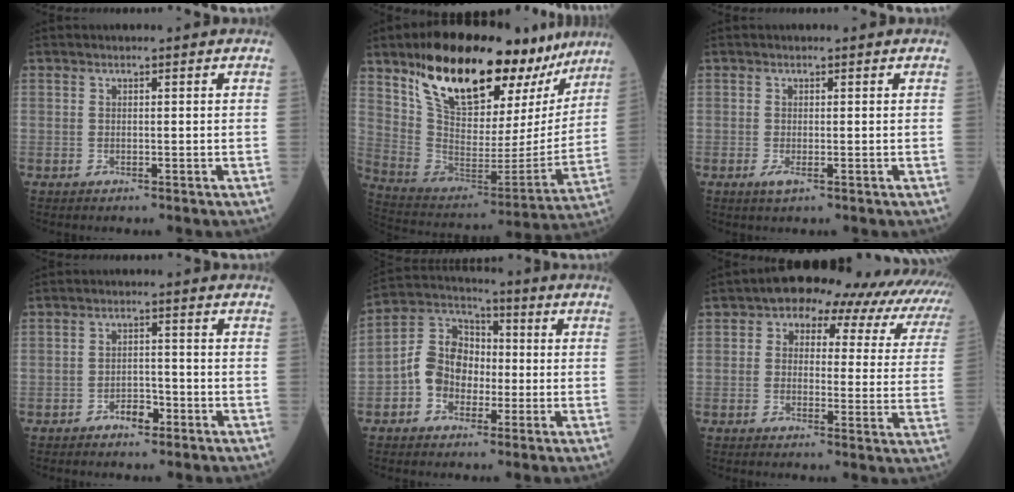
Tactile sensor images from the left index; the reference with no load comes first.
{"total": 27.0, "force": [19.9, 10.2, 15.2], "torque": [-0.233, -0.006, 0.304]}
{"total": 1.4, "force": [-0.4, 0.3, 1.3], "torque": [-0.025, -0.005, -0.004]}
{"total": 2.9, "force": [-1.9, 1.3, 1.7], "torque": [-0.028, 0.004, -0.032]}
{"total": 8.9, "force": [-2.0, 7.2, 4.8], "torque": [-0.111, 0.035, -0.043]}
{"total": 16.3, "force": [13.4, 7.1, 6.1], "torque": [-0.043, 0.021, 0.125]}